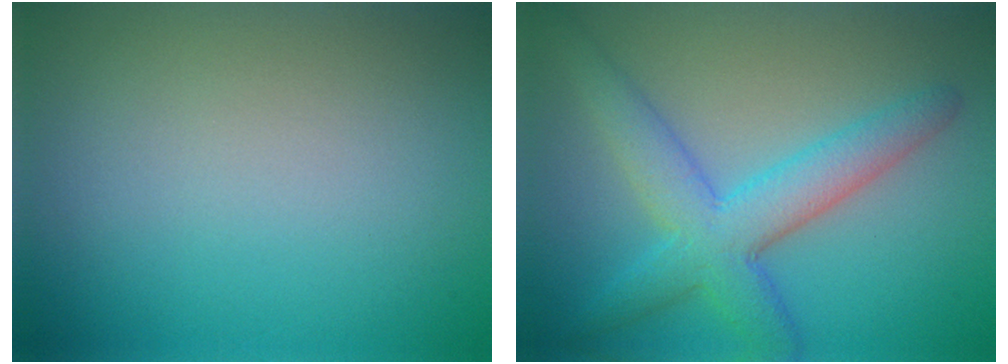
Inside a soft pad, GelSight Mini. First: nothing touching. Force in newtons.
{"total": 5.7, "press": 5.7, "slide": 0.2}